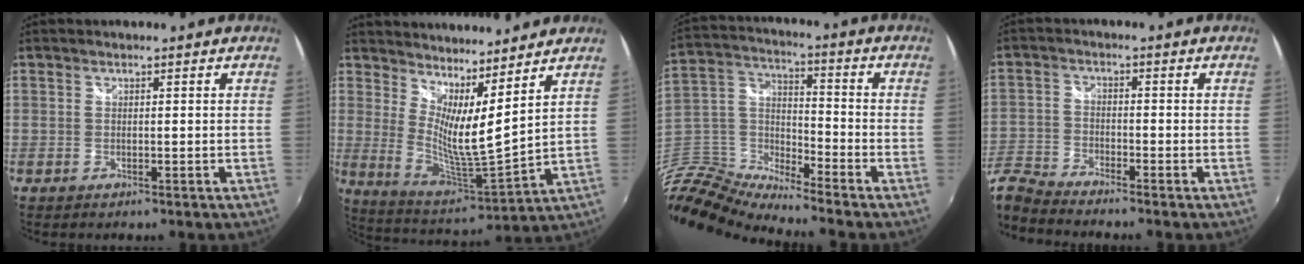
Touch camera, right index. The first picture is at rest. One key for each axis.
{"total": 12.6, "fx": 8.7, "fy": 0.9, "fz": 9.1, "tx": -0.139, "ty": -0.022, "tz": 0.151}
{"total": 12.2, "fx": -9.5, "fy": 3.8, "fz": 6.7, "tx": -0.161, "ty": -0.001, "tz": -0.202}
{"total": 7.9, "fx": -7.4, "fy": 1.4, "fz": 2.1, "tx": -0.066, "ty": -0.007, "tz": -0.161}